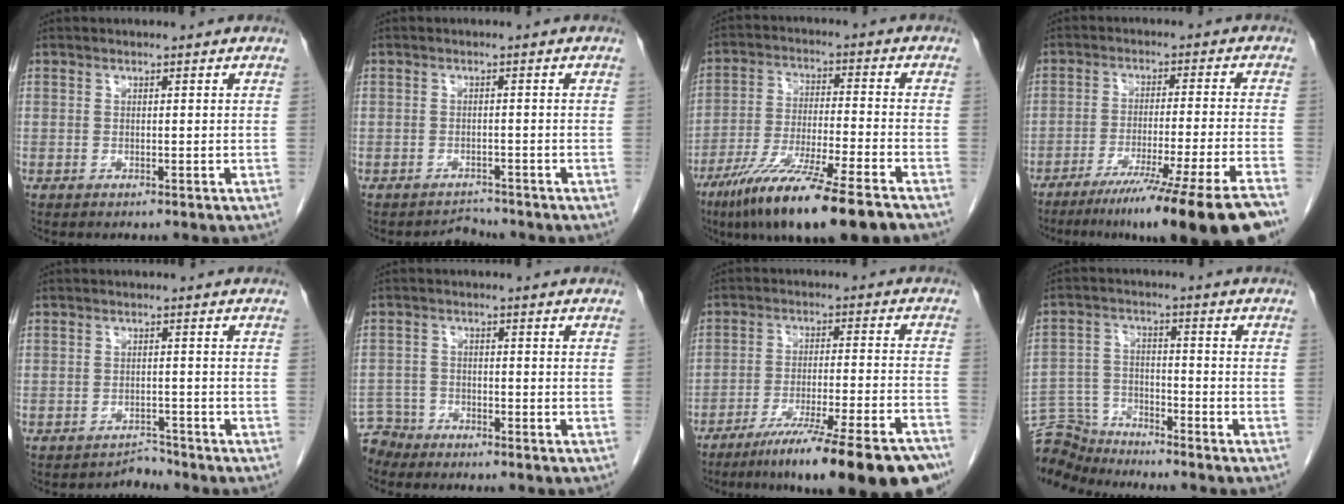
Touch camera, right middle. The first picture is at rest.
{"total": 1.9, "force": [-1.7, 0.3, -0.8], "torque": [0.011, -0.009, -0.025]}
{"total": 16.6, "force": [-11.5, 0.4, 11.9], "torque": [-0.203, -0.050, -0.199]}
{"total": 18.7, "force": [-14.3, -2.6, 11.8], "torque": [-0.126, -0.039, -0.217]}
{"total": 2.1, "force": [-1.8, 0.2, -1.0], "torque": [0.021, -0.002, -0.028]}
{"total": 4.6, "force": [-4.3, 1.4, -0.8], "torque": [0.020, -0.006, -0.084]}
{"total": 20.3, "force": [-15.7, 0.5, 12.8], "torque": [-0.139, -0.019, -0.240]}
{"total": 8.9, "force": [-8.8, 1.0, 0.4], "torque": [-0.013, 0.003, -0.169]}